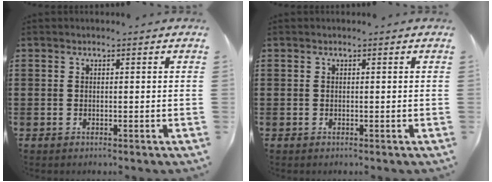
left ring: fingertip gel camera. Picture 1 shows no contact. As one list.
[{"total": 0.0}]